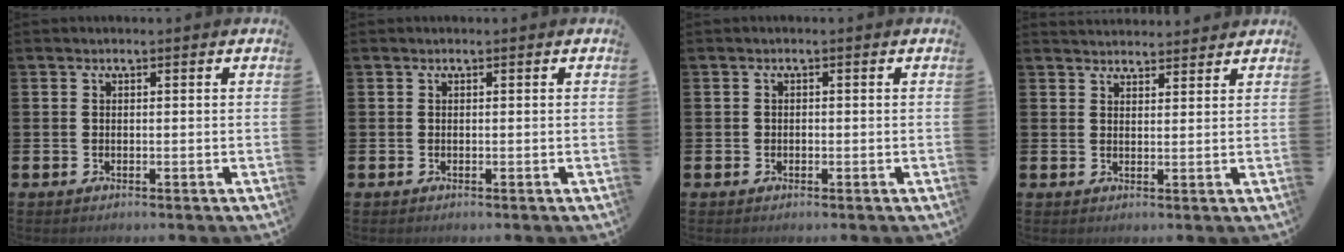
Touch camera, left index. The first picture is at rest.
{"total": 0.0}
{"total": 0.7, "force": [-0.2, 0.6, 0.2], "torque": [0.002, 0.002, -0.007]}
{"total": 2.8, "force": [2.8, 0.6, -0.1], "torque": [0.008, -0.016, 0.049]}